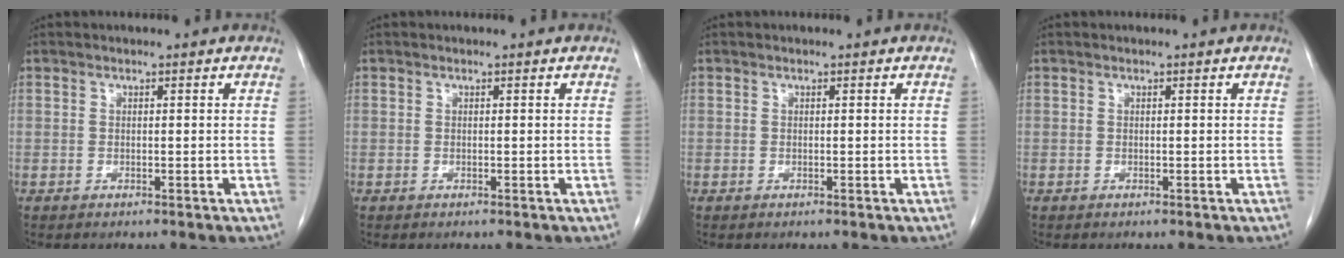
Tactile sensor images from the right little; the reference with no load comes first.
{"total": 0.0}
{"total": 0.0}
{"total": 0.0}